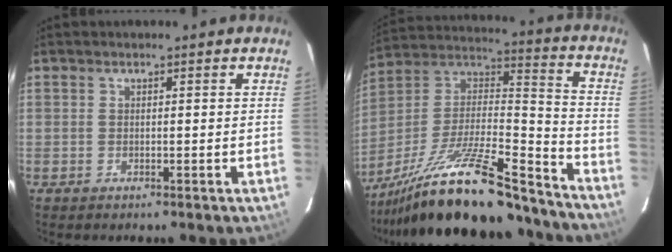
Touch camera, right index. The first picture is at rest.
{"total": 27.8, "force": [-21.5, 6.2, 16.5], "torque": [-0.293, -0.015, -0.340]}